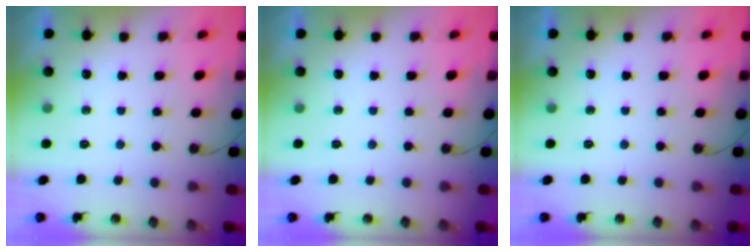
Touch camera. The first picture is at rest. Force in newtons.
{"total": 0.0}
{"total": 0.0}